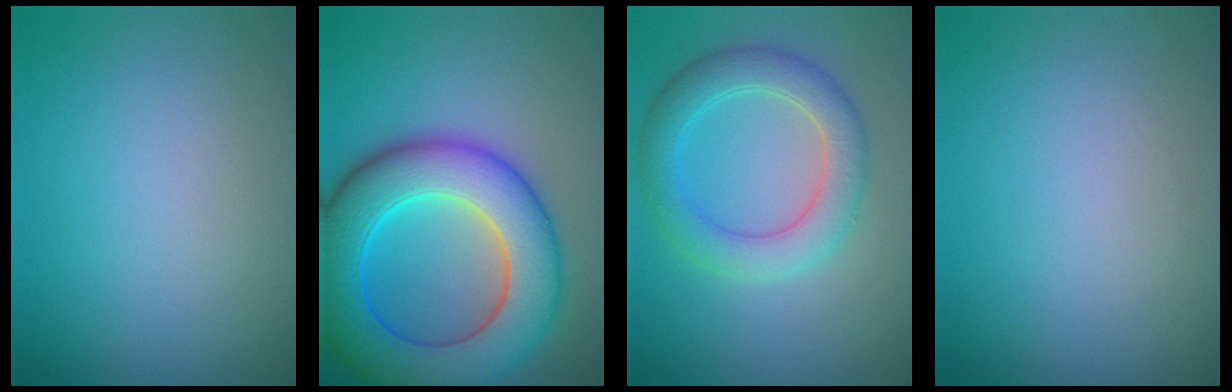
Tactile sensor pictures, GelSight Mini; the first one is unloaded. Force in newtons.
{"total": 11.0, "press": 11.0, "slide": 0.5}
{"total": 4.5, "press": 4.4, "slide": 0.4}
{"total": 0.0}